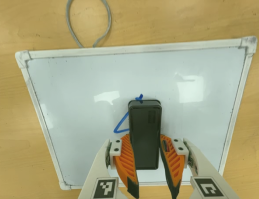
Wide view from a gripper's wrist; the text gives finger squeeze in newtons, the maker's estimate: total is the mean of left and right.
{"total": 11.6, "left": 11.1, "right": 12.1}